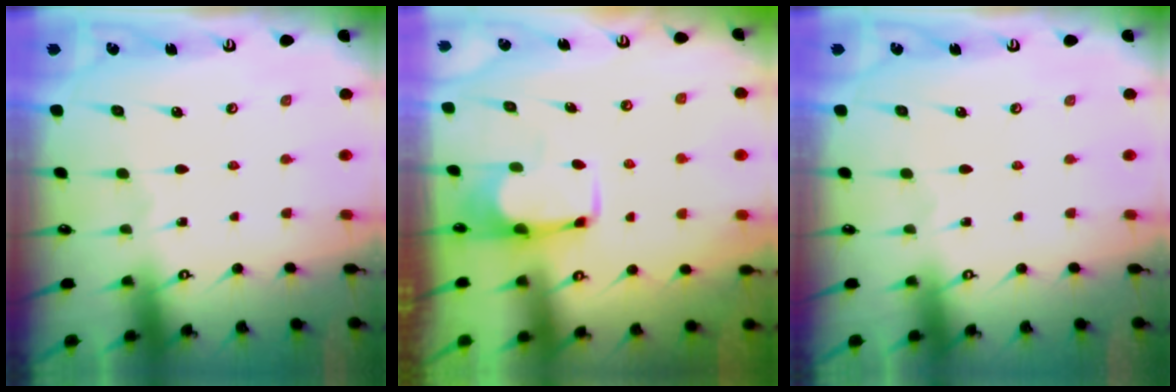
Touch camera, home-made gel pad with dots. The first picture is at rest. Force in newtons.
{"total": 1.7, "press": 1.6, "slide": 0.7}
{"total": 0.0}